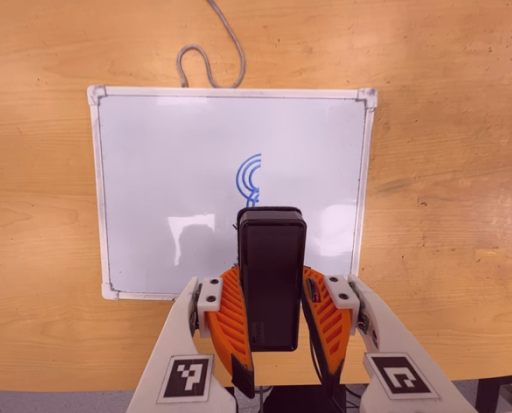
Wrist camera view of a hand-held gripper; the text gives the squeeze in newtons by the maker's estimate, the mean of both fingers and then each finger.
{"total": 7.4, "left": 5.8, "right": 9.0}